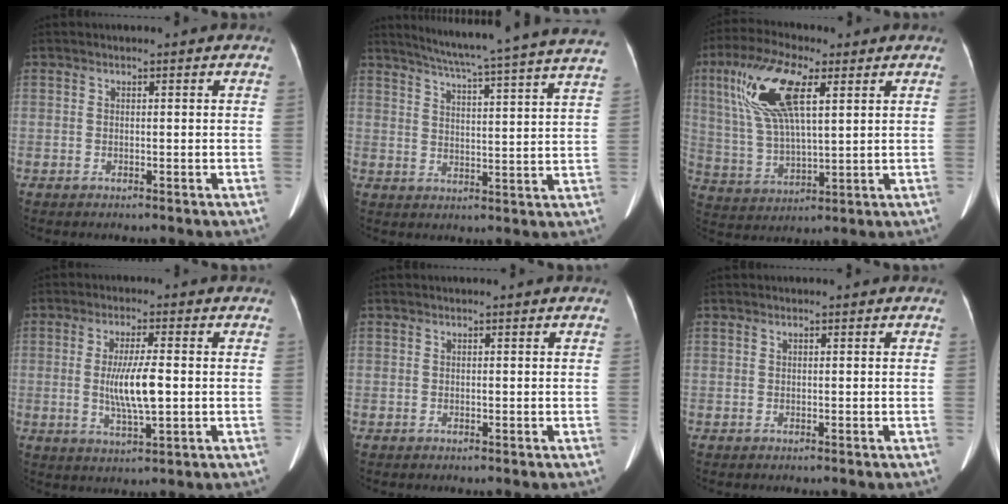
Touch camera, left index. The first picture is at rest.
{"total": 24.7, "force": [22.2, -1.1, 10.6], "torque": [-0.166, -0.047, 0.274]}
{"total": 13.5, "force": [5.4, 4.0, 11.7], "torque": [-0.256, 0.019, 0.105]}
{"total": 7.0, "force": [-0.4, 0.8, 6.9], "torque": [-0.138, -0.010, -0.008]}
{"total": 0.0}
{"total": 0.0}